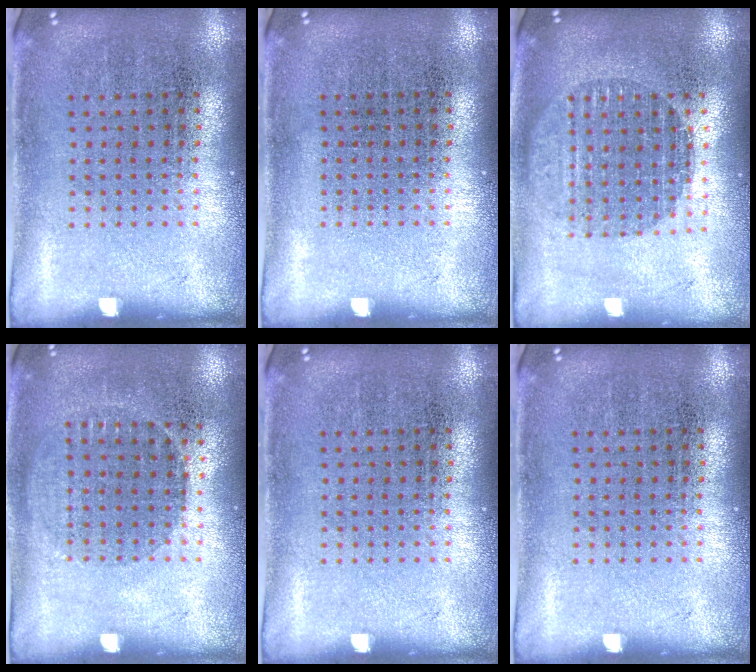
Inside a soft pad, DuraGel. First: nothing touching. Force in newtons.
{"total": 0.0}
{"total": 1.7, "press": 1.5, "slide": 0.8}
{"total": 1.0, "press": 0.8, "slide": 0.5}
{"total": 0.0}
{"total": 0.0}